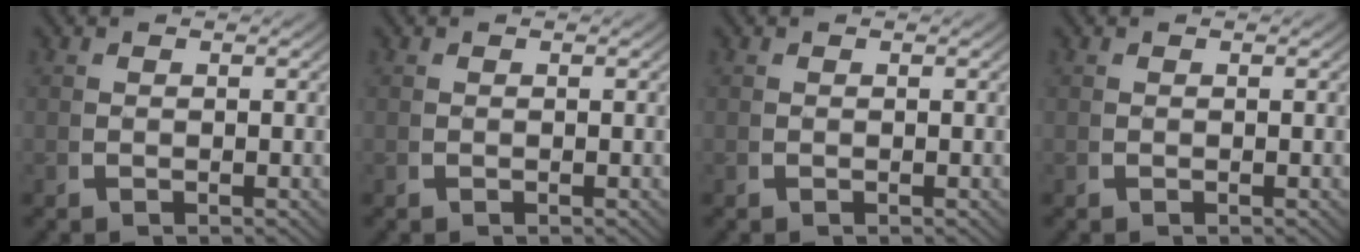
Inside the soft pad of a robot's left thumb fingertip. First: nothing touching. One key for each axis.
{"total": 0.0}
{"total": 0.0}
{"total": 0.0}